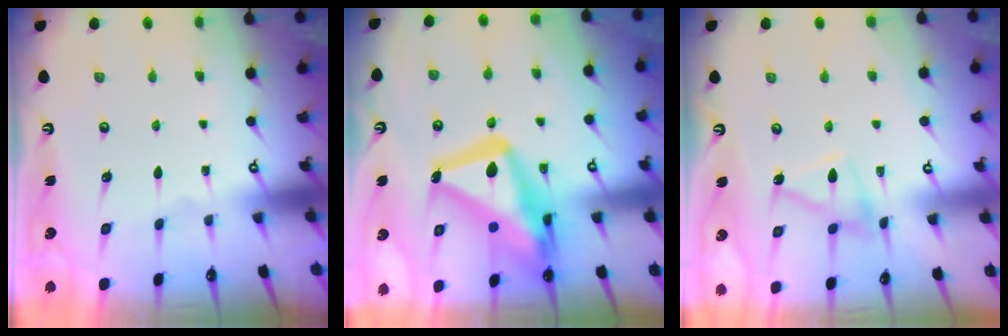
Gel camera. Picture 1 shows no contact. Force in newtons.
{"total": 21.0, "press": 20.9, "slide": 1.8}
{"total": 11.5, "press": 11.5, "slide": 0.9}